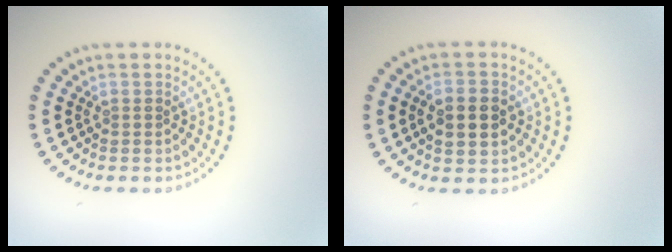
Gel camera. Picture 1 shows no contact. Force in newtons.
{"total": 4.2, "press": 4.2, "slide": 0.1}